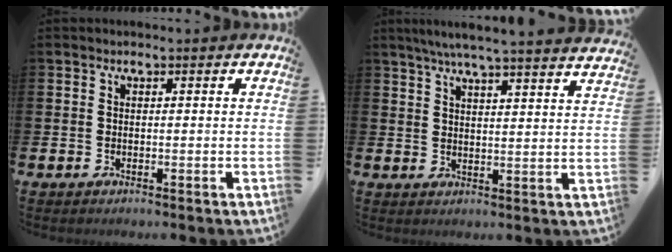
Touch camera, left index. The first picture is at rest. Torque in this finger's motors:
{"motor_torque": [0.91, -1.23, 0.49, 0.13]}